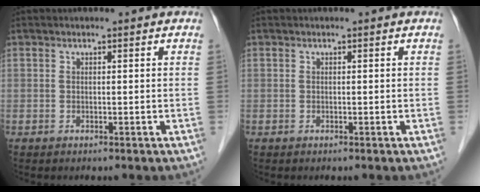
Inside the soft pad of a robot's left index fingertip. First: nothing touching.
{"total": 0.0}